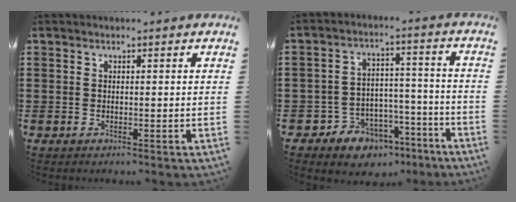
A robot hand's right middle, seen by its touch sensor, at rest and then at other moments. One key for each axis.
{"total": 6.1, "fx": -5.0, "fy": 3.4, "fz": 0.7, "tx": -0.024, "ty": 0.027, "tz": -0.099}